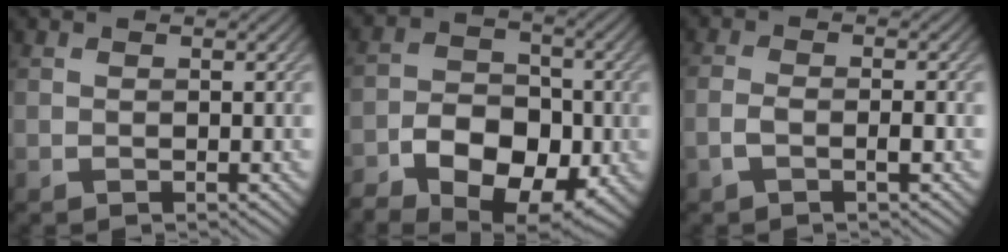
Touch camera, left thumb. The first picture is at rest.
{"total": 12.3, "force": [-6.0, 8.0, 7.2], "torque": [-0.116, -0.020, -0.098]}
{"total": 2.4, "force": [-1.0, 0.7, 2.1], "torque": [-0.046, 0.004, -0.027]}